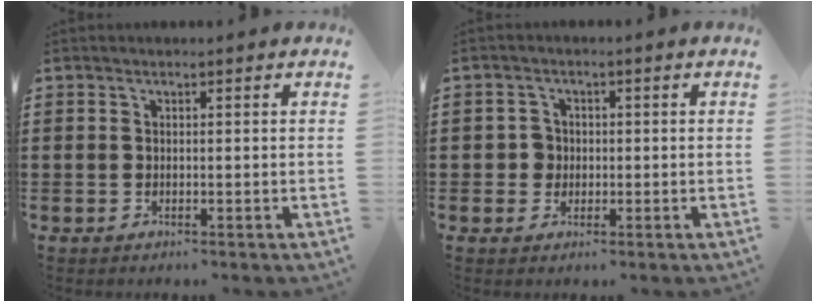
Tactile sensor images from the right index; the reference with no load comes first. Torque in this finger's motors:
{"motor_torque": [0.21, 0.16, 0.00, 0.00]}